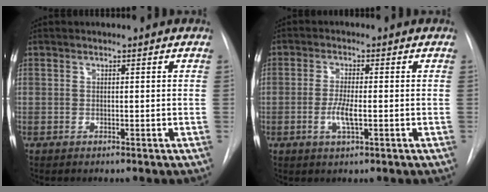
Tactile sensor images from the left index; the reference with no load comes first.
{"total": 3.8, "force": [-1.0, 0.6, 3.6], "torque": [-0.076, -0.006, -0.018]}